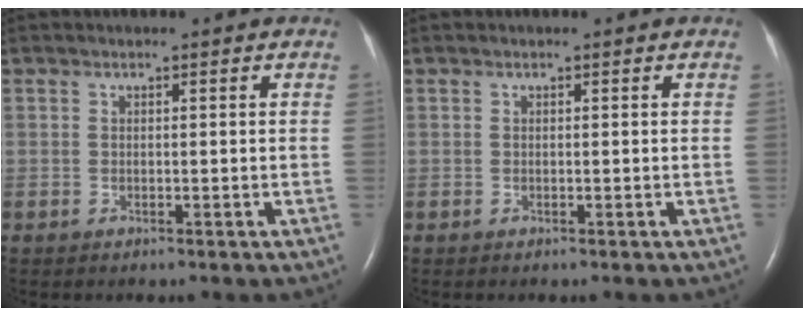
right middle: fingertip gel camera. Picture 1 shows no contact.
{"total": 0.0}